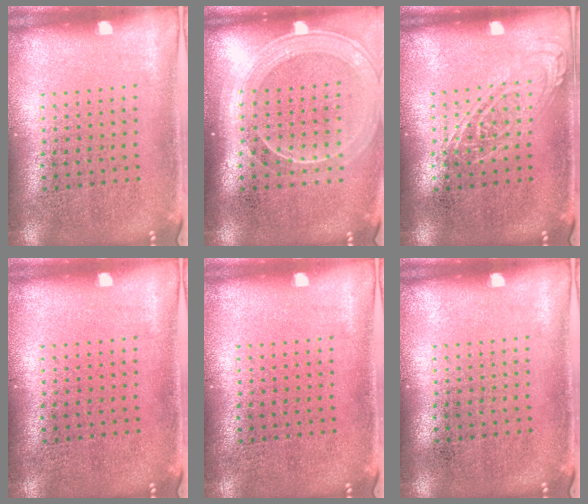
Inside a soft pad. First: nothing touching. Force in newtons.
{"total": 1.8, "press": 1.7, "slide": 0.8}
{"total": 1.0, "press": 1.0, "slide": 0.2}
{"total": 0.0}
{"total": 0.0}
{"total": 0.0}